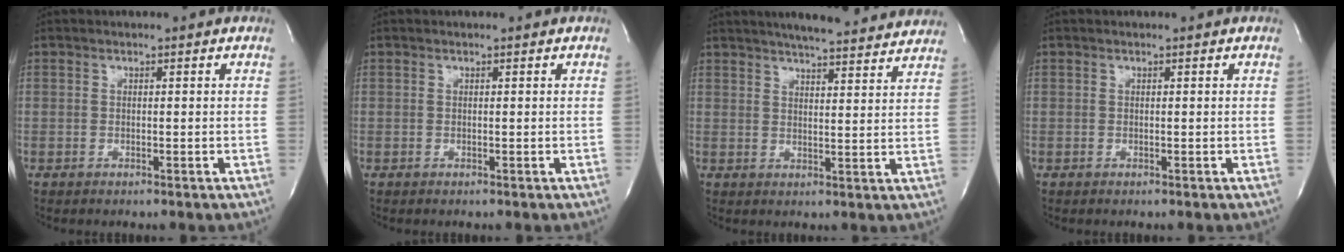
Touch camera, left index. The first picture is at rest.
{"total": 0.0}
{"total": 16.3, "force": [14.8, 2.2, 6.5], "torque": [-0.092, 0.014, 0.186]}
{"total": 0.0}